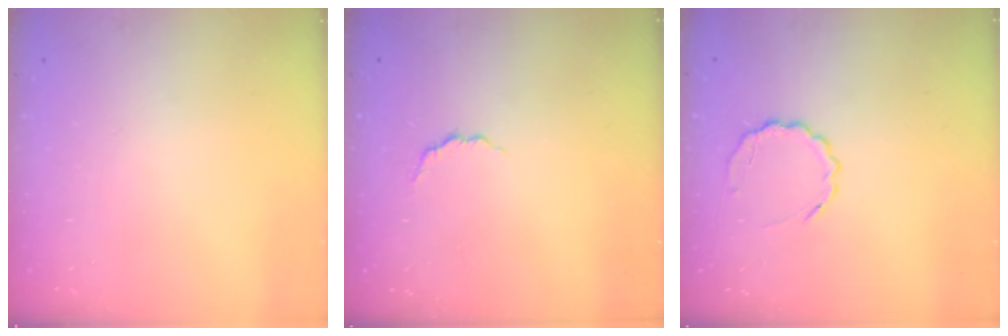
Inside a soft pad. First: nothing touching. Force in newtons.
{"total": 2.7, "press": 2.6, "slide": 0.9}
{"total": 5.8, "press": 5.6, "slide": 1.6}